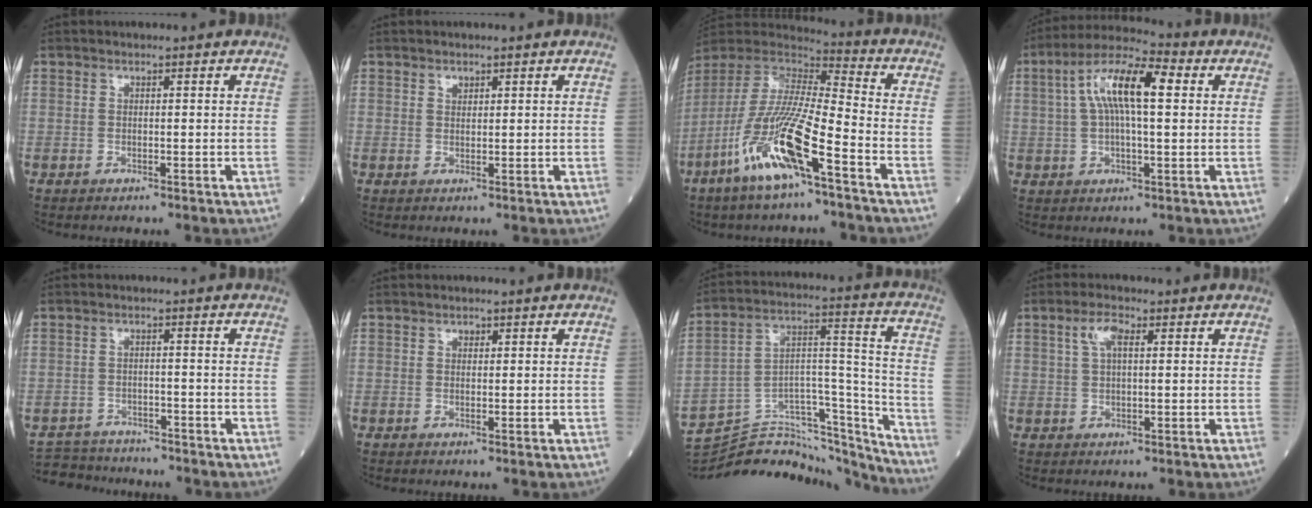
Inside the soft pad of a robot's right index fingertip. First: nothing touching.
{"total": 0.9, "force": [0.7, 0.5, 0.4], "torque": [-0.005, -0.004, 0.010]}
{"total": 17.2, "force": [-8.6, 1.9, 14.8], "torque": [-0.327, -0.033, -0.169]}
{"total": 11.6, "force": [2.8, 2.8, 11.0], "torque": [-0.212, 0.033, 0.044]}
{"total": 6.7, "force": [-6.5, 1.6, 0.5], "torque": [-0.007, 0.002, -0.105]}
{"total": 0.7, "force": [0.4, 0.5, 0.4], "torque": [-0.004, -0.001, 0.005]}
{"total": 26.9, "force": [-25.7, 4.2, 6.7], "torque": [-0.102, 0.036, -0.388]}
{"total": 3.7, "force": [1.4, 1.2, 3.1], "torque": [-0.068, 0.012, 0.029]}